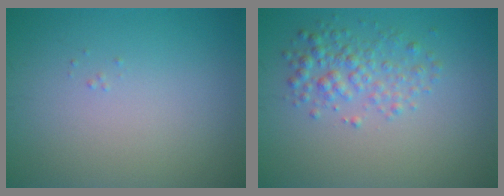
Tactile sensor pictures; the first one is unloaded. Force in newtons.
{"total": 3.0, "press": 3.0, "slide": 0.1}